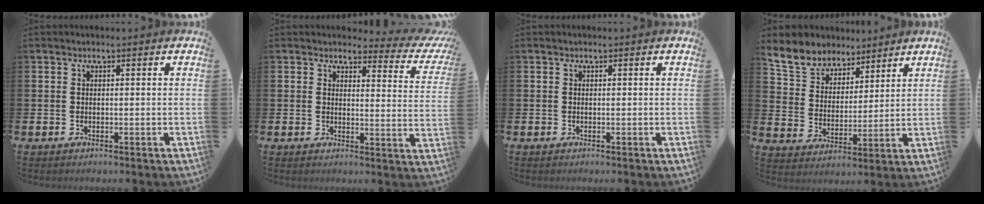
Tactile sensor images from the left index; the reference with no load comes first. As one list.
[{"total": 3.1, "force": [2.7, 1.4, 0.6], "torque": [-0.009, -0.028, 0.038]}, {"total": 0.0}, {"total": 6.7, "force": [6.0, 2.9, 0.2], "torque": [-0.049, -0.035, 0.109]}]